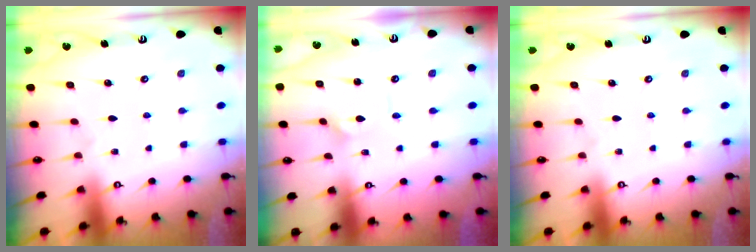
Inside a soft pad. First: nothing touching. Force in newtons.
{"total": 1.6, "press": 1.6, "slide": 0.1}
{"total": 0.0}